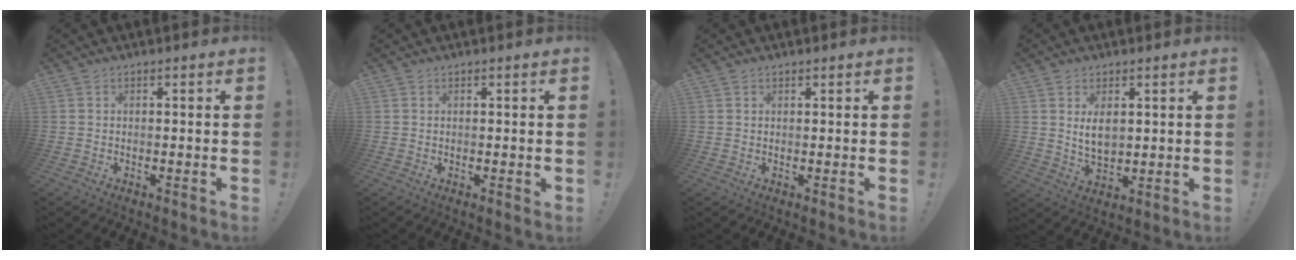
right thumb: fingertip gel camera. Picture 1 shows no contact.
{"total": 0.7, "force": [0.5, 0.3, 0.4], "torque": [-0.007, 0.001, 0.009]}
{"total": 0.6, "force": [0.5, 0.3, 0.1], "torque": [0.003, -0.002, 0.008]}
{"total": 6.2, "force": [2.0, 3.7, 4.6], "torque": [-0.076, -0.010, 0.034]}